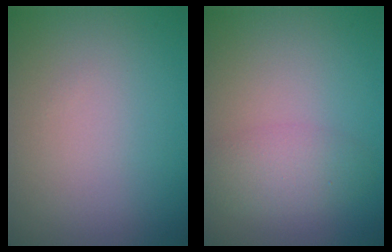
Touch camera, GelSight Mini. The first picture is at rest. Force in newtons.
{"total": 2.8, "press": 2.8, "slide": 0.2}